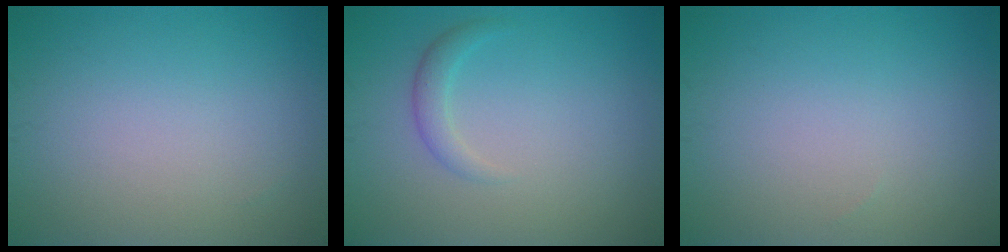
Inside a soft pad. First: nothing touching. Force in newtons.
{"total": 1.5, "press": 1.5, "slide": 0.0}
{"total": 0.0}